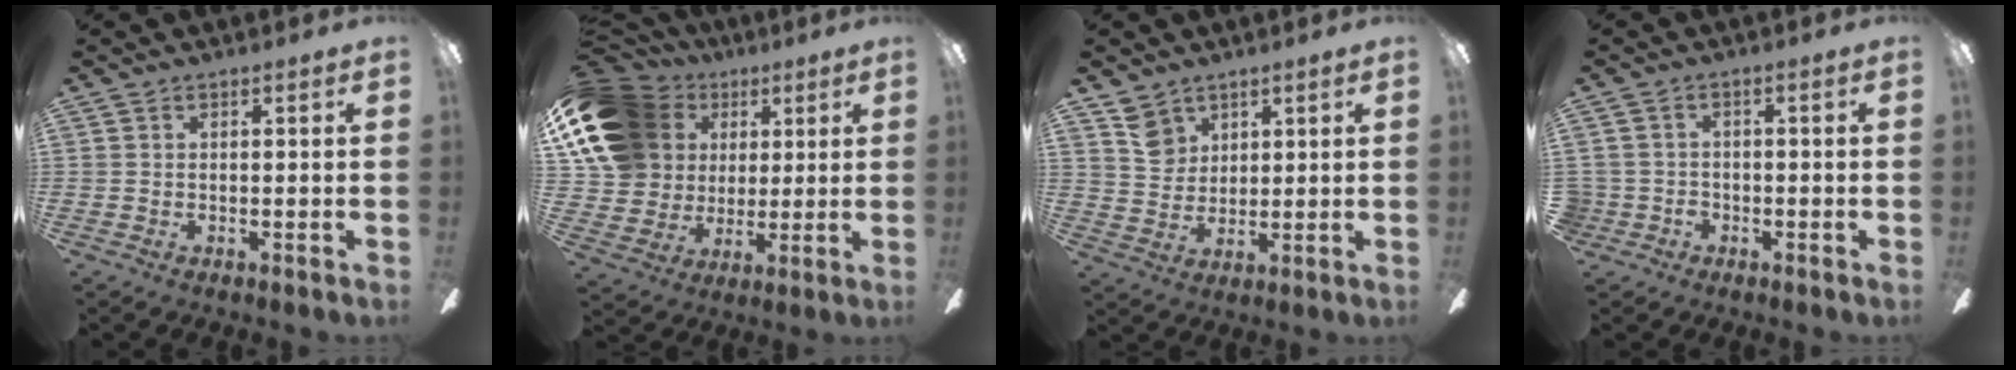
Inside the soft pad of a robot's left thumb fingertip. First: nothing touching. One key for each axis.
{"total": 19.6, "fx": 6.5, "fy": 15.9, "fz": 9.5, "tx": -0.198, "ty": -0.013, "tz": 0.136}
{"total": 7.6, "fx": 4.8, "fy": 5.4, "fz": 2.1, "tx": -0.031, "ty": -0.013, "tz": 0.090}
{"total": 3.0, "fx": -1.2, "fy": 2.8, "fz": 0.2, "tx": -0.006, "ty": 0.005, "tz": -0.022}